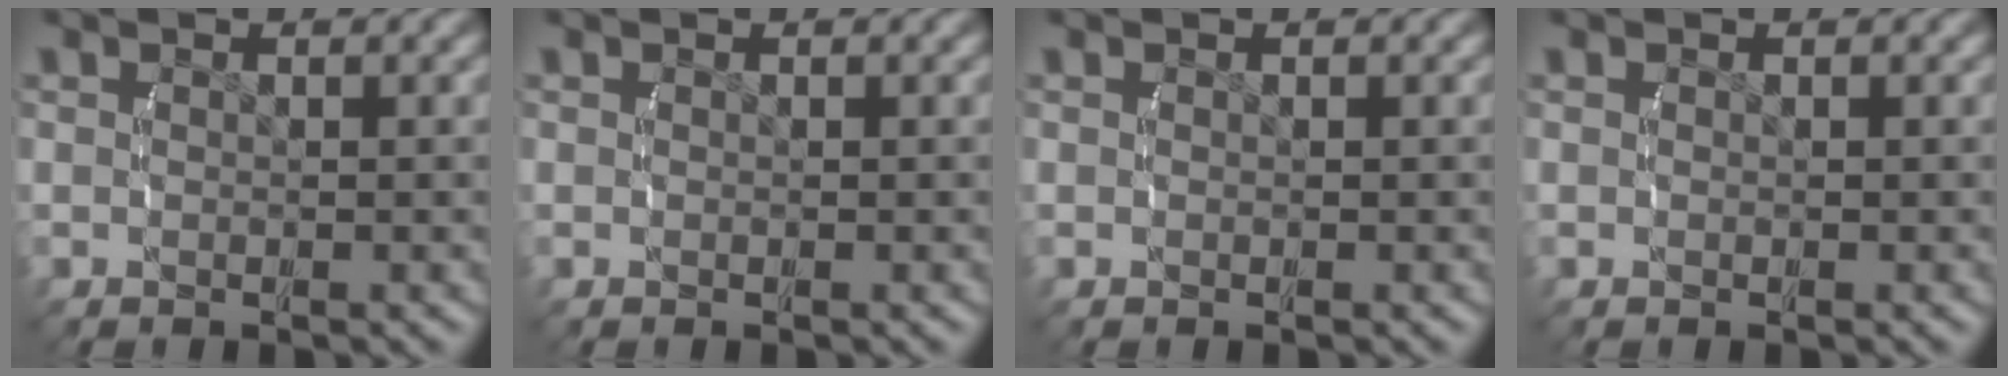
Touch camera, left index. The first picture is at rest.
{"total": 0.0}
{"total": 0.0}
{"total": 0.0}